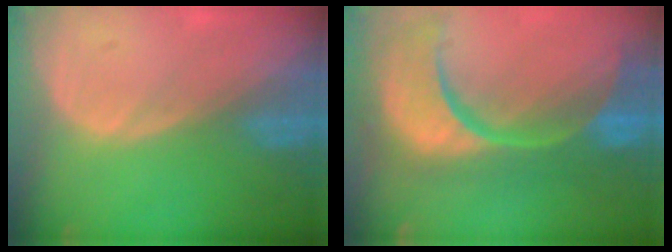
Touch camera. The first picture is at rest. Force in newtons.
{"total": 14.9, "press": 11.8, "slide": 9.1}